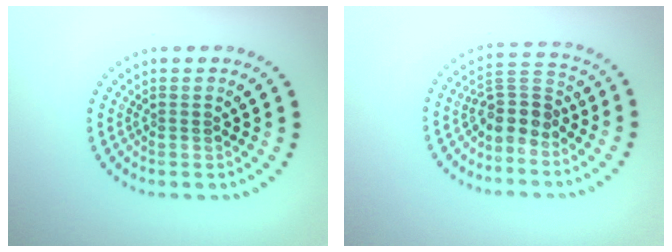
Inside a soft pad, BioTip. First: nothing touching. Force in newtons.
{"total": 3.7, "press": 3.1, "slide": 2.0}